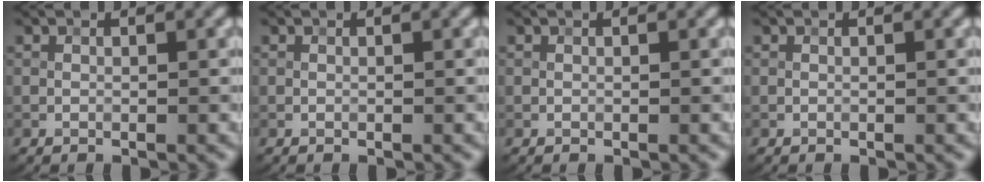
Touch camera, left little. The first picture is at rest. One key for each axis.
{"total": 0.0}
{"total": 0.0}
{"total": 0.0}